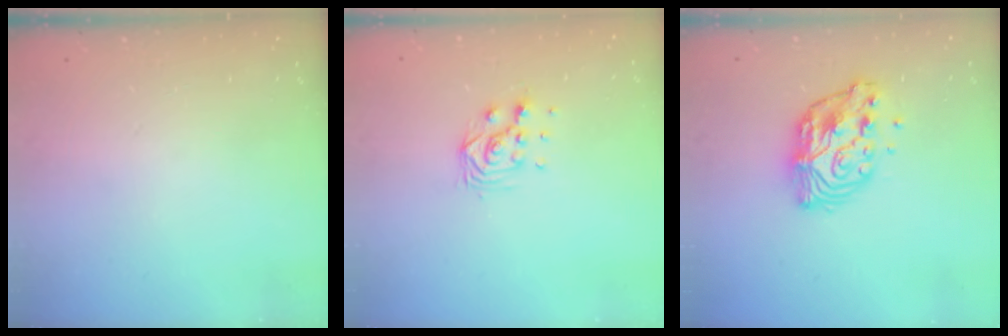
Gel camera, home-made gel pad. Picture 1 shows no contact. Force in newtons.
{"total": 7.3, "press": 7.2, "slide": 0.6}
{"total": 11.0, "press": 10.9, "slide": 0.9}